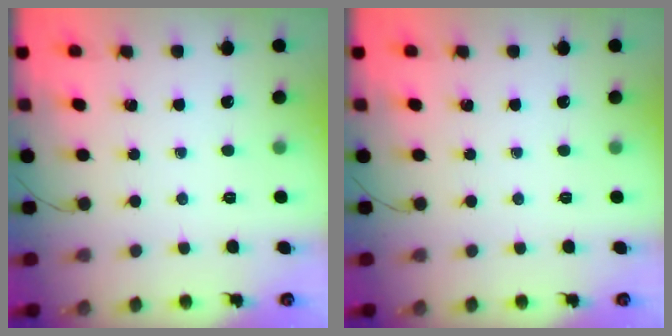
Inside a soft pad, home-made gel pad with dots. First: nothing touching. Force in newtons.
{"total": 0.0}